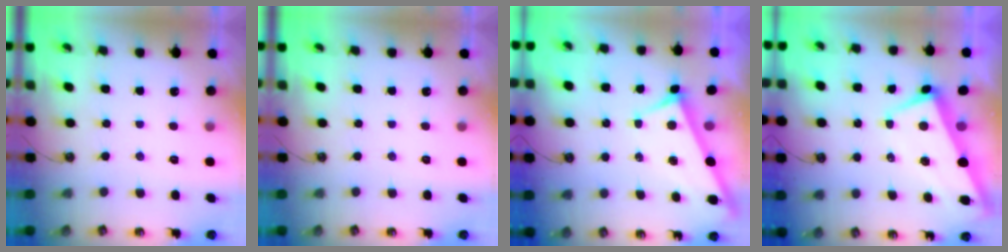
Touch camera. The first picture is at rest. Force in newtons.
{"total": 0.0}
{"total": 4.0, "press": 3.9, "slide": 0.6}
{"total": 1.0, "press": 0.3, "slide": 1.0}